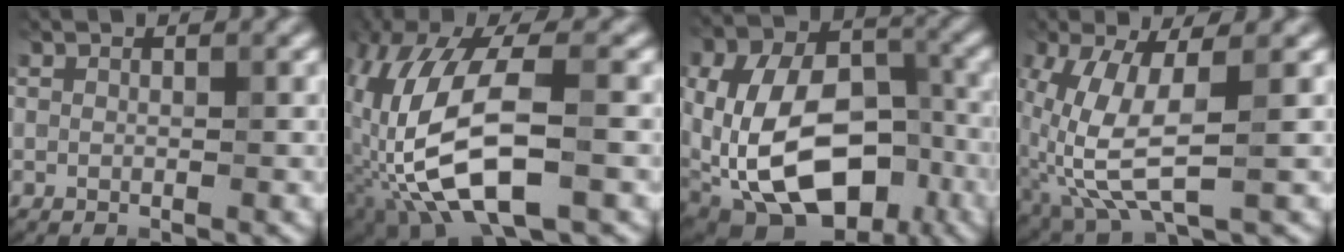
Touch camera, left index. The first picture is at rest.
{"total": 11.7, "force": [-2.6, 5.1, 10.2], "torque": [-0.223, 0.005, -0.058]}
{"total": 16.9, "force": [-4.3, 11.4, 11.7], "torque": [-0.183, -0.008, -0.064]}
{"total": 7.5, "force": [-1.3, 2.9, 6.8], "torque": [-0.174, -0.005, -0.023]}